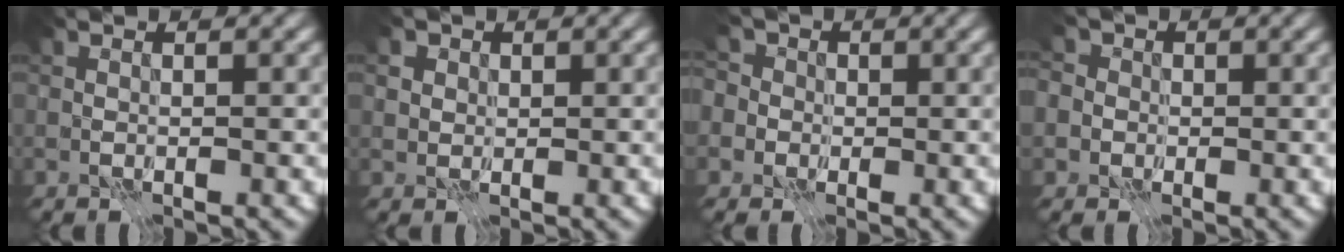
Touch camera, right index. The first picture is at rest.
{"total": 1.9, "force": [1.1, 1.4, 0.6], "torque": [-0.011, 0.002, 0.017]}
{"total": 7.1, "force": [2.4, 5.8, 3.3], "torque": [-0.045, 0.035, -0.012]}
{"total": 6.0, "force": [1.6, 5.3, 2.4], "torque": [-0.033, 0.034, -0.018]}